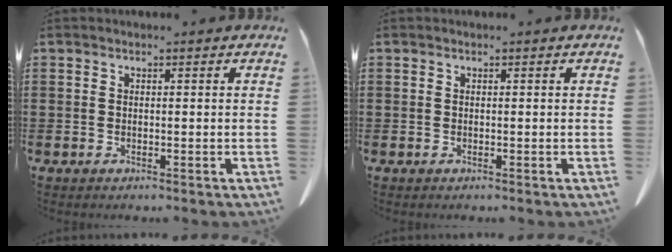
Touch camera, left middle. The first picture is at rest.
{"total": 0.0}